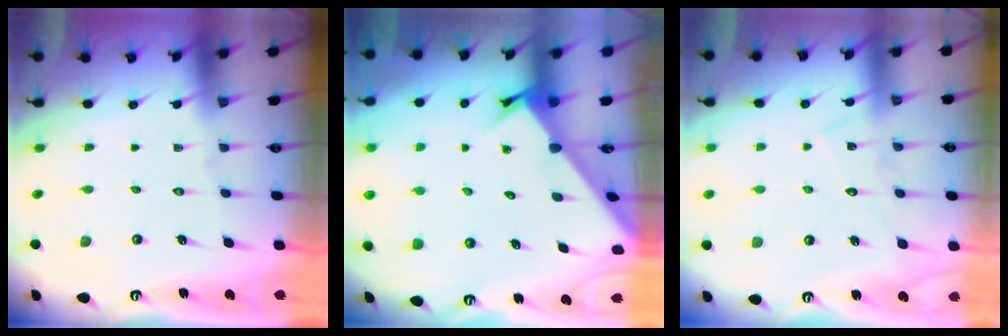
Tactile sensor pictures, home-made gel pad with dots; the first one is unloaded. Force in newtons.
{"total": 3.1, "press": 3.1, "slide": 0.3}
{"total": 8.7, "press": 8.7, "slide": 0.5}